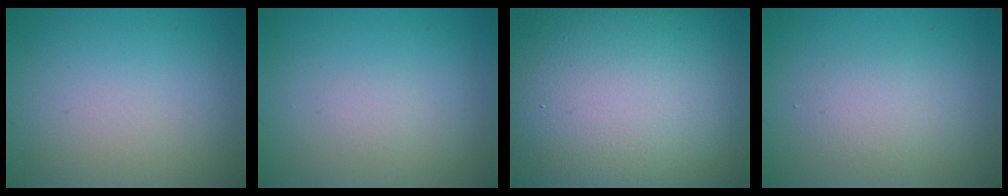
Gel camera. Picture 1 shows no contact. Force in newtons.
{"total": 0.5, "press": 0.5, "slide": 0.0}
{"total": 20.0, "press": 20.0, "slide": 0.5}
{"total": 1.6, "press": 1.6, "slide": 0.1}